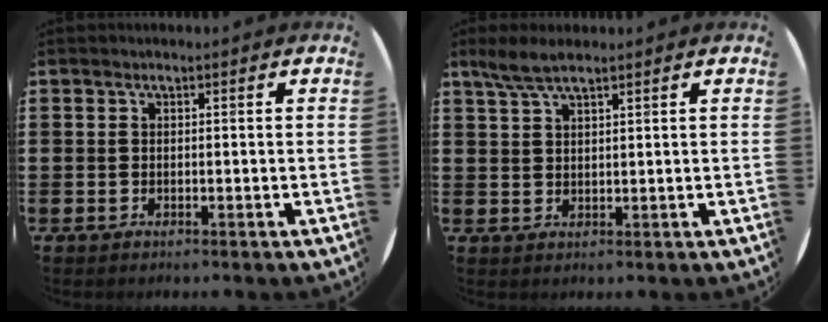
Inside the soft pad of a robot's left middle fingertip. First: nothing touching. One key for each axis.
{"total": 3.8, "fx": 2.9, "fy": 0.8, "fz": 2.3, "tx": -0.050, "ty": 0.005, "tz": 0.053}